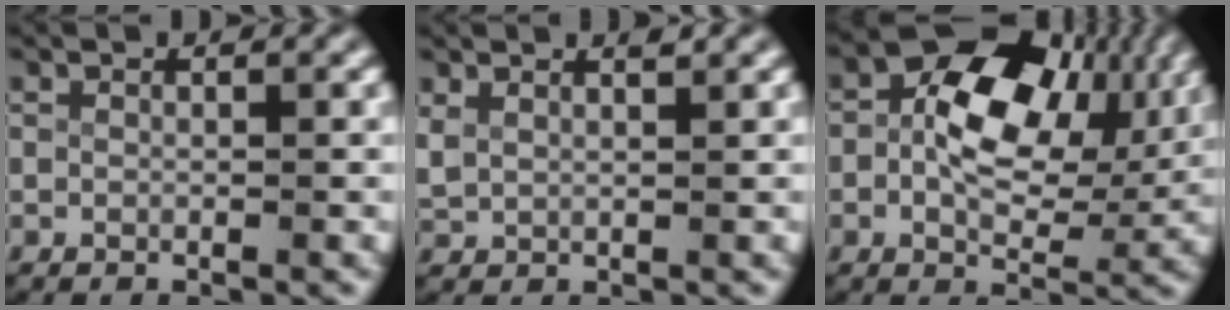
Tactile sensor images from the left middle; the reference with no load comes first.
{"total": 1.9, "force": [1.3, 1.1, 0.9], "torque": [-0.032, -0.007, 0.034]}
{"total": 10.1, "force": [1.9, 6.5, 7.5], "torque": [-0.112, 0.014, 0.014]}